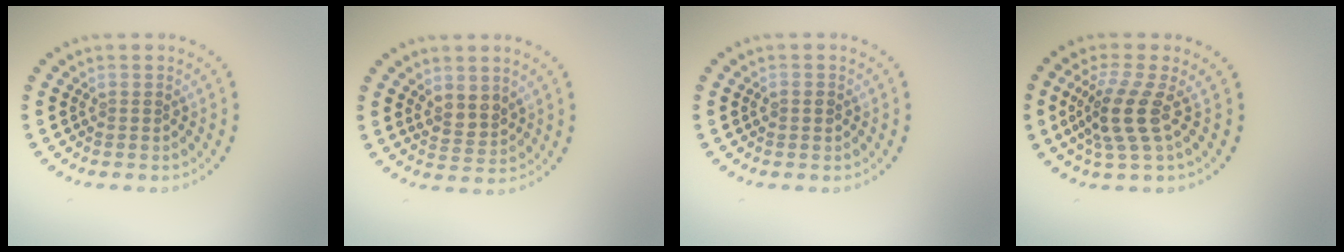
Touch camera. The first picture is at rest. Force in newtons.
{"total": 2.2, "press": 1.9, "slide": 1.1}
{"total": 1.1, "press": 1.1, "slide": 0.1}
{"total": 3.8, "press": 2.9, "slide": 2.5}